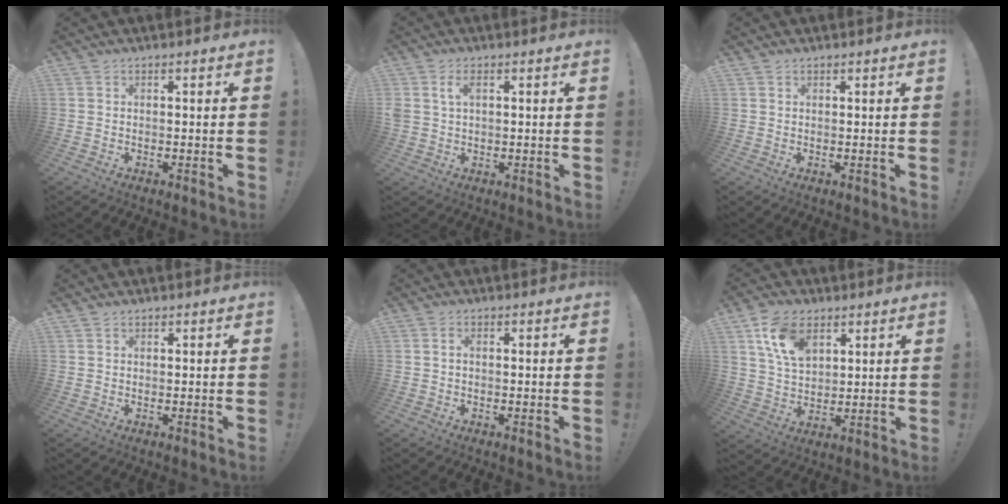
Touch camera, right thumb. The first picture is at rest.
{"total": 4.0, "force": [1.4, 2.3, 3.0], "torque": [-0.070, 0.005, 0.024]}
{"total": 0.6, "force": [0.6, 0.2, 0.1], "torque": [0.003, -0.004, 0.011]}
{"total": 0.7, "force": [0.7, 0.2, 0.1], "torque": [0.003, -0.003, 0.013]}
{"total": 1.2, "force": [0.1, 0.7, 0.9], "torque": [-0.019, 0.004, 0.001]}
{"total": 12.2, "force": [6.2, 8.2, 6.7], "torque": [-0.116, -0.013, 0.122]}